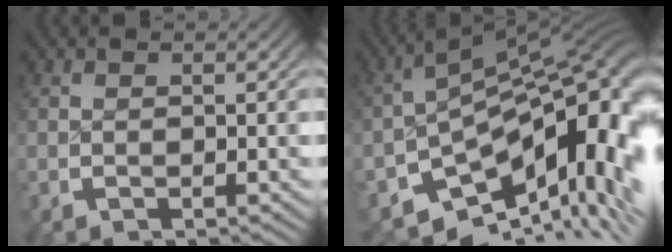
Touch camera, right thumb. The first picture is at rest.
{"total": 16.9, "force": [-5.4, 9.4, 12.9], "torque": [-0.190, -0.042, -0.057]}